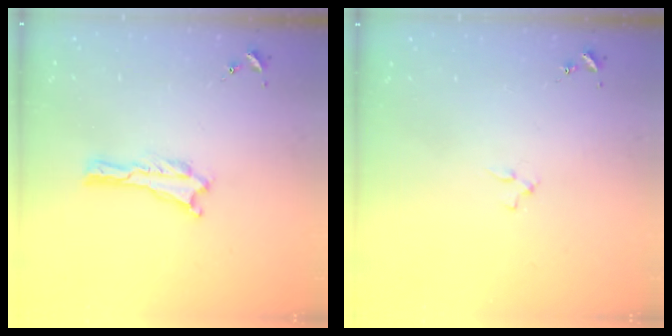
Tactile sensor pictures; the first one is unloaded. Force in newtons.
{"total": 0.9, "press": 0.9, "slide": 0.2}